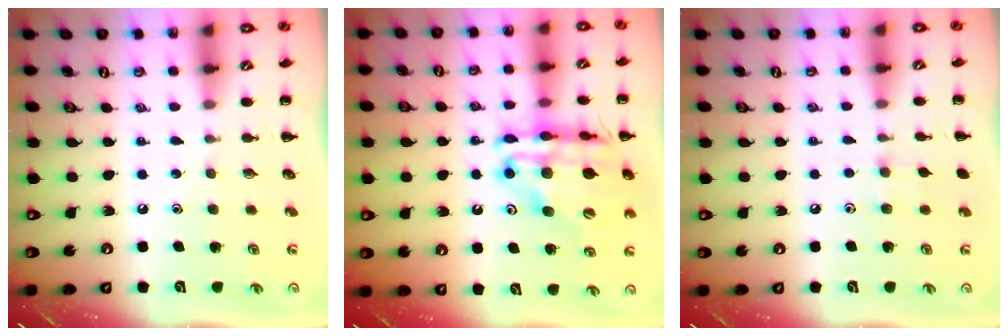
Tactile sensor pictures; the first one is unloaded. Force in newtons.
{"total": 21.2, "press": 20.7, "slide": 4.6}
{"total": 5.2, "press": 4.9, "slide": 1.7}